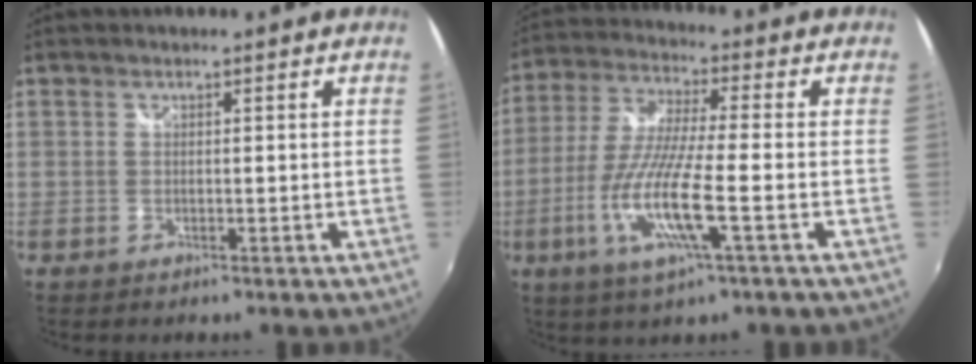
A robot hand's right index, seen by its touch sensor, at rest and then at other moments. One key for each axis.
{"total": 13.7, "fx": -4.5, "fy": 1.3, "fz": 12.9, "tx": -0.269, "ty": -0.016, "tz": -0.087}